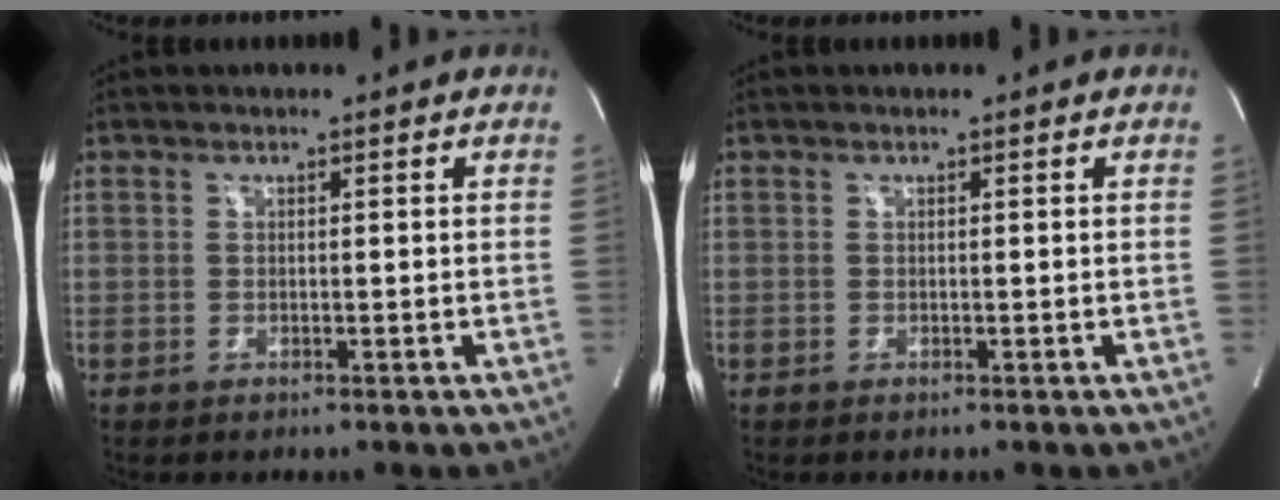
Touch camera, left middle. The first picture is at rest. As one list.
[{"total": 0.0}]